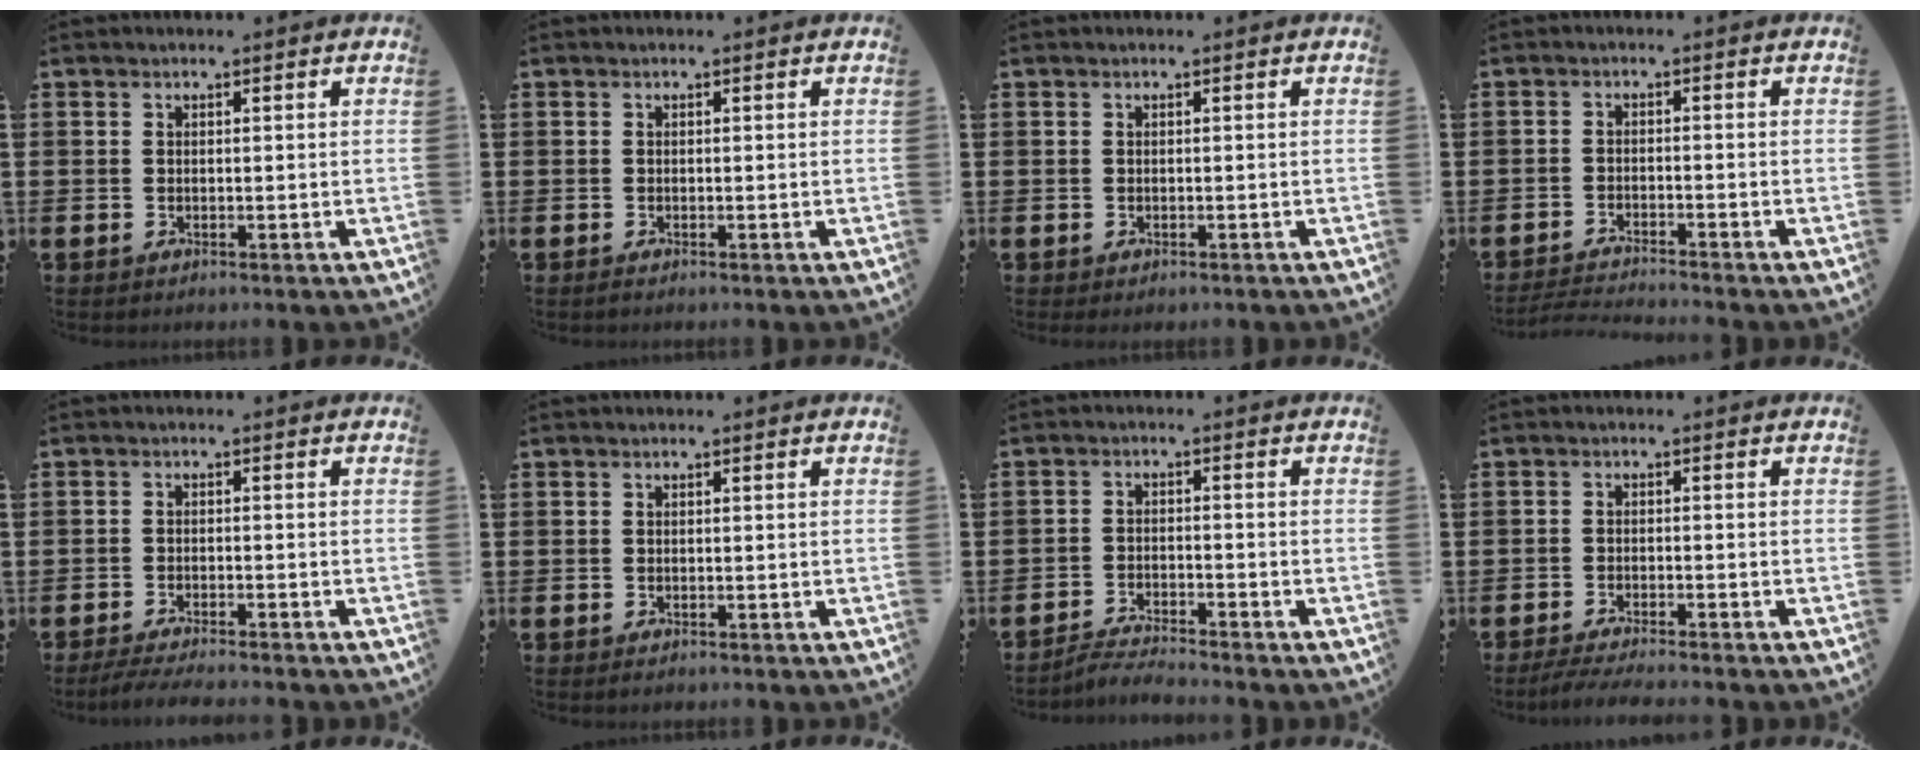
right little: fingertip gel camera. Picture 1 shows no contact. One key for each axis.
{"total": 0.0}
{"total": 0.0}
{"total": 2.1, "fx": -2.1, "fy": -0.2, "fz": 0.3, "tx": -0.005, "ty": 0.003, "tz": -0.043}
{"total": 2.2, "fx": -2.0, "fy": -0.1, "fz": 0.9, "tx": -0.014, "ty": 0.002, "tz": -0.038}
{"total": 0.0}
{"total": 2.7, "fx": -2.7, "fy": -0.1, "fz": 0.1, "tx": -0.005, "ty": 0.003, "tz": -0.058}
{"total": 2.3, "fx": -2.0, "fy": -0.1, "fz": 1.0, "tx": -0.015, "ty": 0.002, "tz": -0.039}